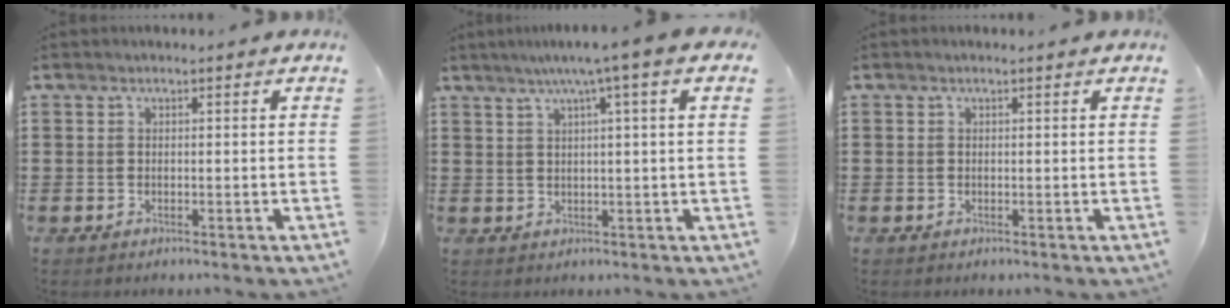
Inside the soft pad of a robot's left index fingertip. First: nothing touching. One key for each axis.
{"total": 5.0, "fx": 2.2, "fy": -0.6, "fz": 4.5, "tx": -0.091, "ty": -0.003, "tz": 0.032}
{"total": 0.0}